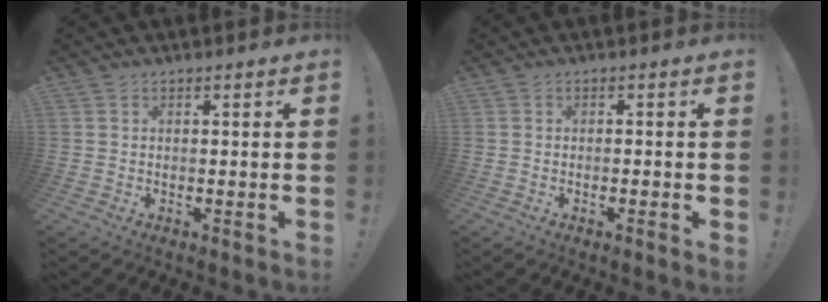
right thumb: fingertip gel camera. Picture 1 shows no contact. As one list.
[{"total": 1.5, "force": [-0.8, -0.2, 1.3], "torque": [-0.026, 0.001, -0.013]}]